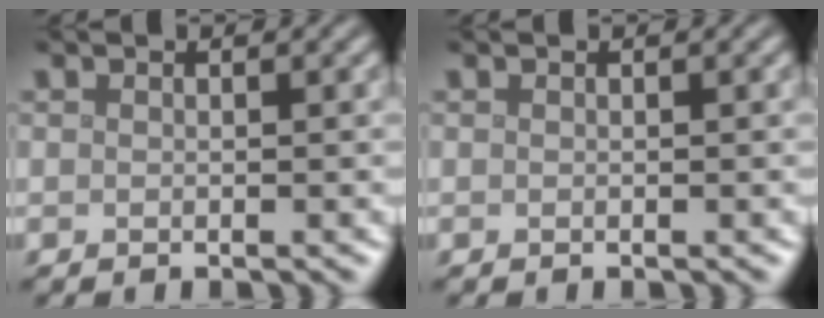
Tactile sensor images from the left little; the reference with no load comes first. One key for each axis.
{"total": 0.0}